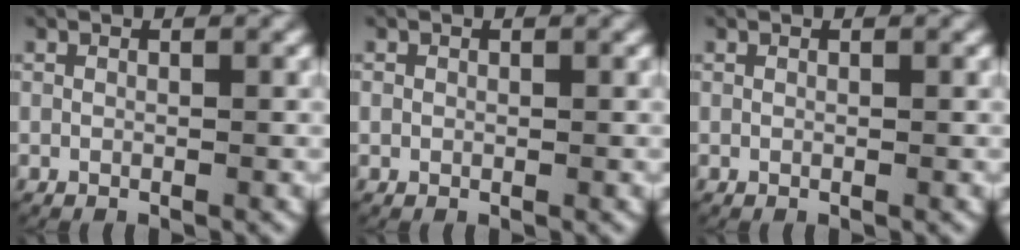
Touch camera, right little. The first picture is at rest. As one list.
[{"total": 0.6, "force": [-0.1, 0.6, -0.1], "torque": [0.003, 0.004, -0.005]}, {"total": 0.0}]